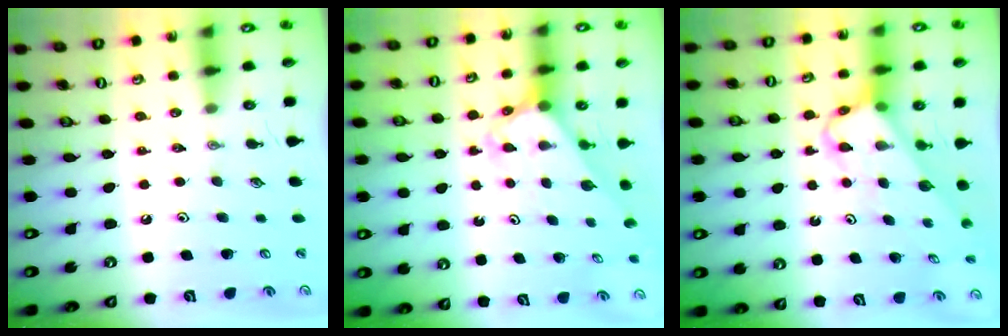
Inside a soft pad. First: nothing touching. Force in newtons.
{"total": 2.6, "press": 2.6, "slide": 0.2}
{"total": 4.0, "press": 4.0, "slide": 0.2}